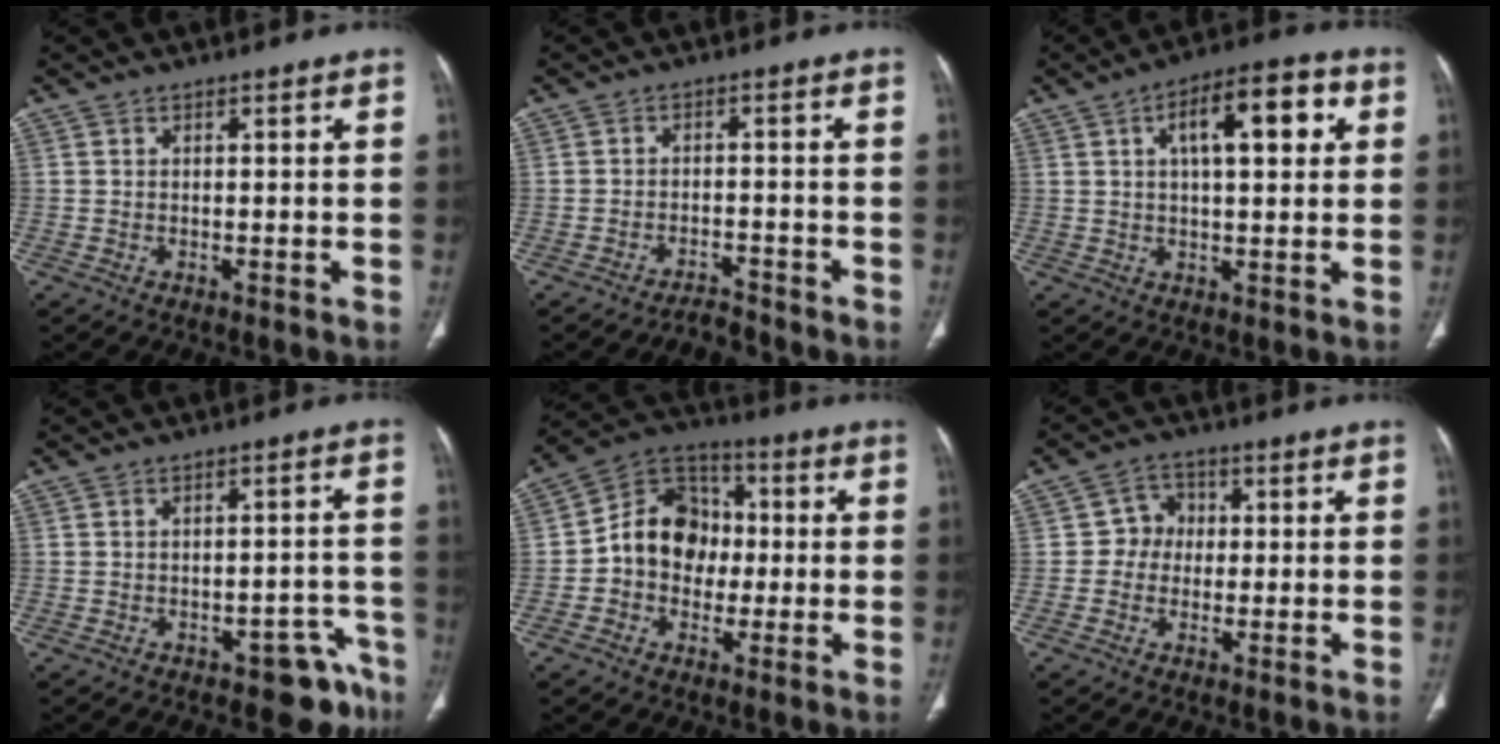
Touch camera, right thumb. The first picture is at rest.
{"total": 3.0, "force": [-2.9, 0.6, 0.2], "torque": [-0.010, 0.020, -0.047]}
{"total": 12.4, "force": [3.7, 4.9, 10.8], "torque": [-0.141, 0.017, 0.049]}
{"total": 7.4, "force": [-5.1, 3.8, 3.8], "torque": [-0.014, 0.045, -0.063]}
{"total": 12.7, "force": [-0.6, 10.5, 7.1], "torque": [-0.077, 0.034, -0.023]}
{"total": 4.7, "force": [-0.2, 4.4, 1.7], "torque": [0.003, 0.013, -0.014]}